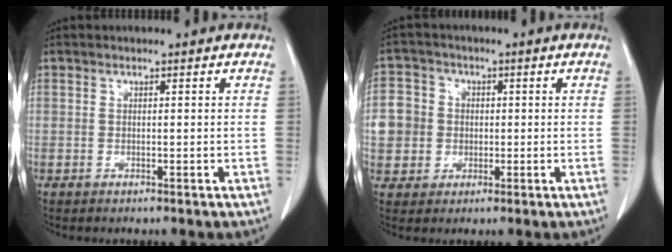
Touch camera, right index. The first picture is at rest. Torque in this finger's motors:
{"motor_torque": [0.41, 0.22, 0.12, 0.05]}